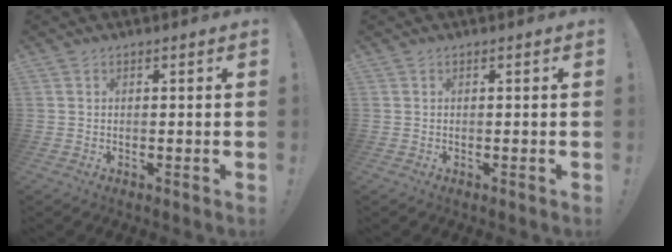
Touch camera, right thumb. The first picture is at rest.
{"total": 0.0}